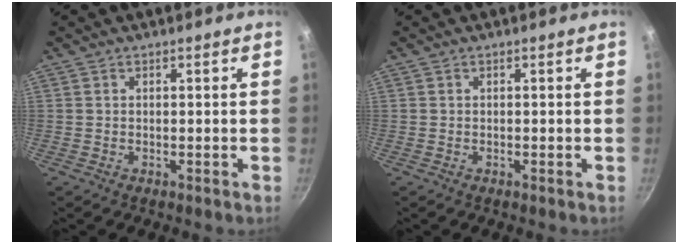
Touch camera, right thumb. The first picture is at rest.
{"total": 0.0}